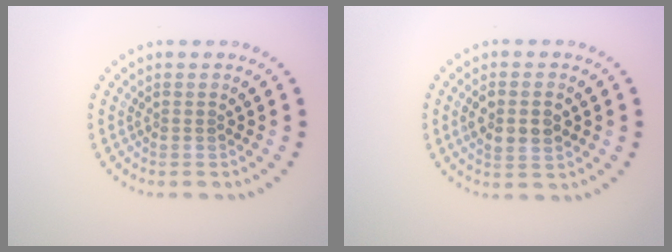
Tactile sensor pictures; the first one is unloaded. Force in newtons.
{"total": 2.8, "press": 2.8, "slide": 0.4}